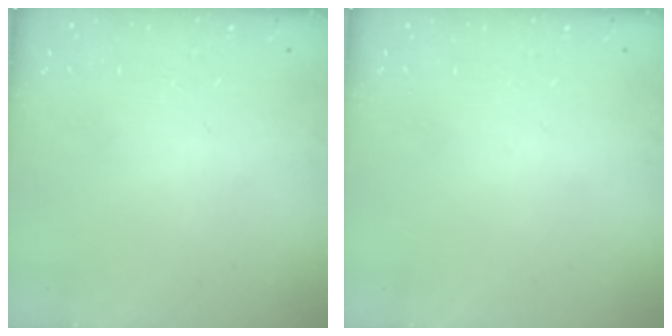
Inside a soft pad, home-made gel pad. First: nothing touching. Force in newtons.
{"total": 0.0}